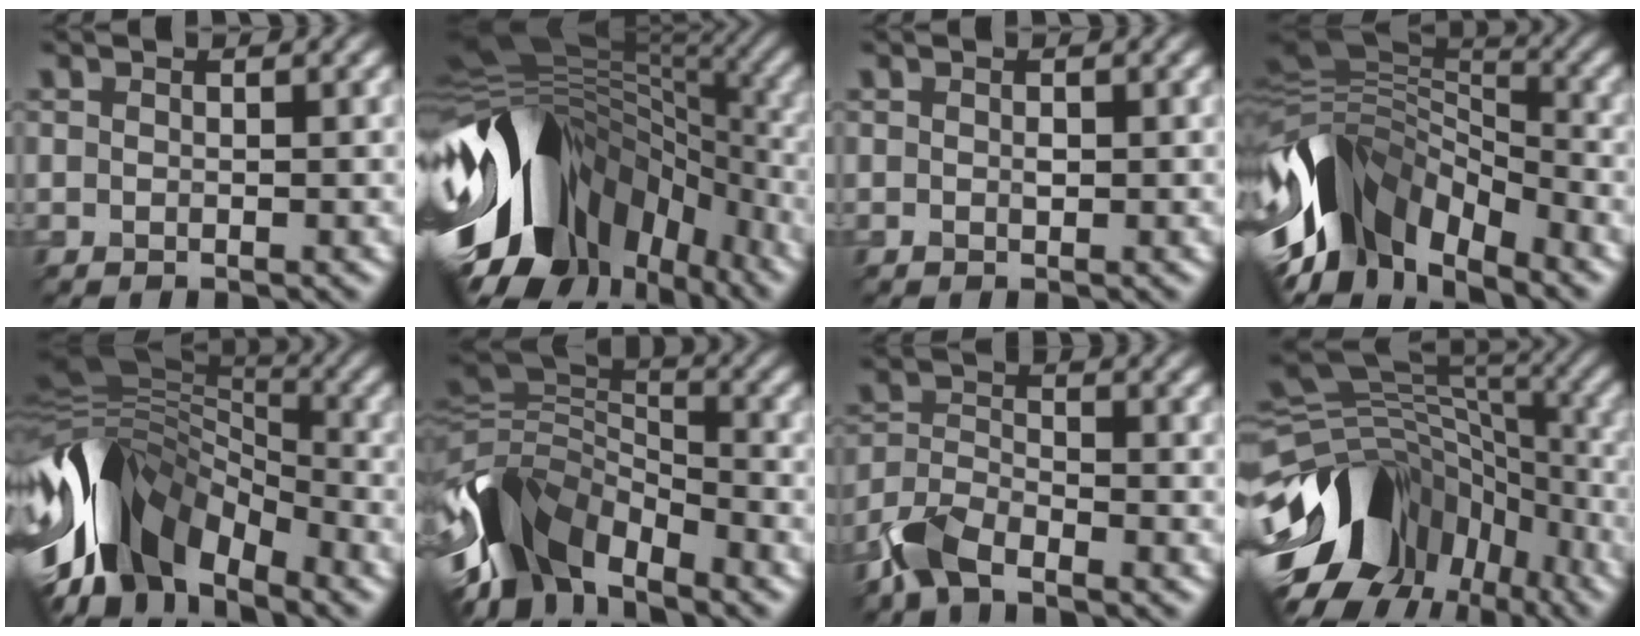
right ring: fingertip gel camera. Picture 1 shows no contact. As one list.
[{"total": 14.5, "force": [-3.9, 9.4, 10.3], "torque": [-0.191, 0.014, -0.069]}, {"total": 0.0}, {"total": 11.4, "force": [-5.6, 6.7, 7.4], "torque": [-0.144, 0.012, -0.113]}, {"total": 11.5, "force": [-5.0, 6.7, 7.9], "torque": [-0.145, 0.019, -0.109]}, {"total": 9.3, "force": [-4.9, 4.7, 6.3], "torque": [-0.121, -0.001, -0.104]}, {"total": 4.4, "force": [-3.4, 1.9, 2.1], "torque": [-0.046, -0.001, -0.080]}, {"total": 13.0, "force": [-5.3, 9.4, 7.3], "torque": [-0.148, 0.010, -0.090]}]